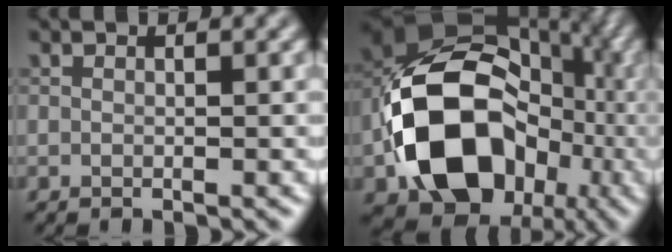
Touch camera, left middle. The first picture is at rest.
{"total": 16.6, "force": [-3.9, 12.1, 10.7], "torque": [-0.175, -0.004, -0.078]}